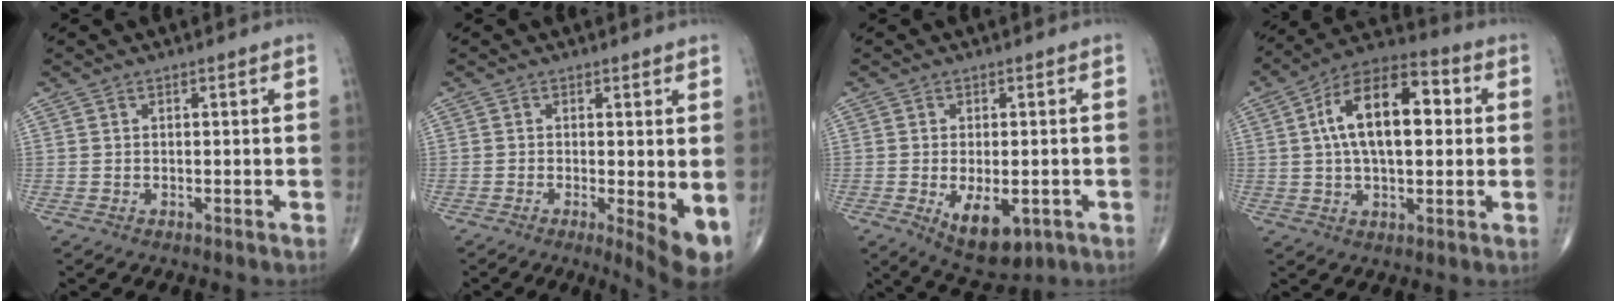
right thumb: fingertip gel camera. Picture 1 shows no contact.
{"total": 6.4, "force": [-1.0, 1.6, 6.1], "torque": [-0.088, -0.017, -0.017]}
{"total": 8.9, "force": [-2.8, 4.6, 7.2], "torque": [-0.100, -0.006, -0.028]}
{"total": 16.7, "force": [2.6, 8.4, 14.2], "torque": [-0.226, 0.025, 0.035]}